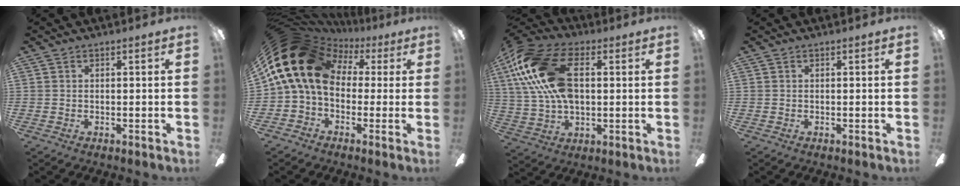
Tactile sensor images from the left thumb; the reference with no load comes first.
{"total": 20.5, "force": [4.3, 13.9, 14.4], "torque": [-0.311, 0.000, 0.077]}
{"total": 22.1, "force": [4.8, 13.3, 16.9], "torque": [-0.355, 0.014, 0.086]}
{"total": 0.0}